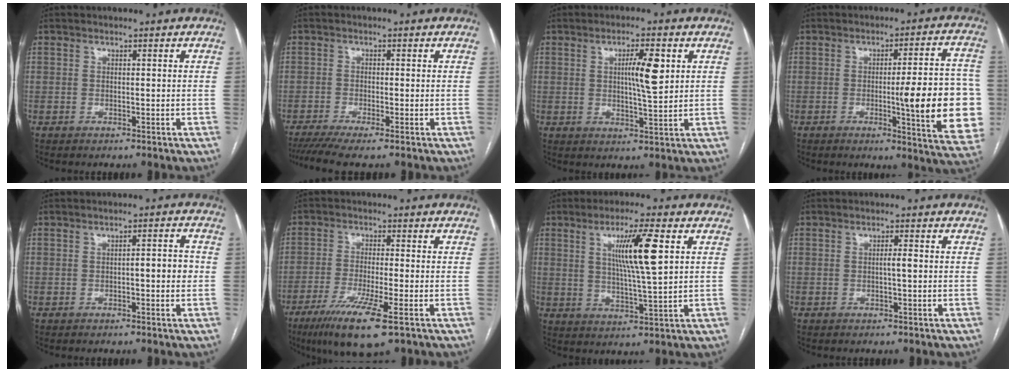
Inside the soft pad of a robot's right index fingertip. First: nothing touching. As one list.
[{"total": 5.2, "force": [-3.9, 0.1, 3.5], "torque": [-0.058, -0.009, -0.068]}, {"total": 6.2, "force": [1.7, 0.7, 5.9], "torque": [-0.101, 0.003, 0.029]}, {"total": 16.1, "force": [-2.4, 2.0, 15.8], "torque": [-0.143, 0.009, -0.020]}, {"total": 3.3, "force": [-0.3, 0.8, 3.2], "torque": [-0.042, 0.008, -0.005]}, {"total": 10.1, "force": [-5.5, 0.6, 8.4], "torque": [-0.157, -0.029, -0.094]}, {"total": 9.6, "force": [3.0, 0.0, 9.1], "torque": [-0.162, -0.002, 0.051]}, {"total": 1.3, "force": [-0.1, 0.0, 1.3], "torque": [-0.023, 0.001, -0.002]}]